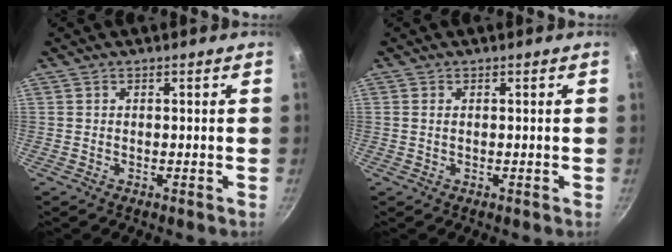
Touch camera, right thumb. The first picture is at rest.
{"total": 0.8, "force": [0.2, 0.4, 0.6], "torque": [-0.012, 0.000, 0.003]}